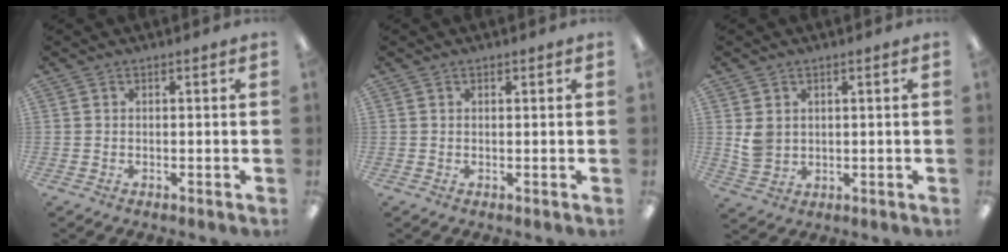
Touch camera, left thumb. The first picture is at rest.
{"total": 0.5, "force": [0.4, 0.2, 0.2], "torque": [0.003, -0.003, 0.007]}
{"total": 4.0, "force": [1.4, 3.4, 1.6], "torque": [-0.028, 0.001, 0.029]}